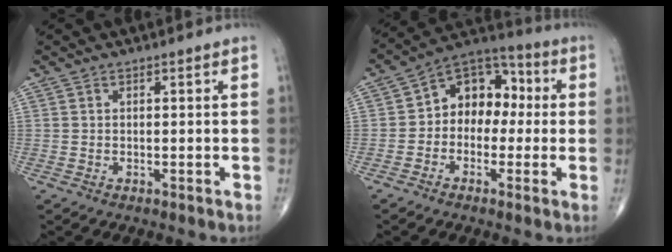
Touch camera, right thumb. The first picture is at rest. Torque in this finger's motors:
{"motor_torque": [-0.30, 0.62, 0.10, -0.02, 0.02]}